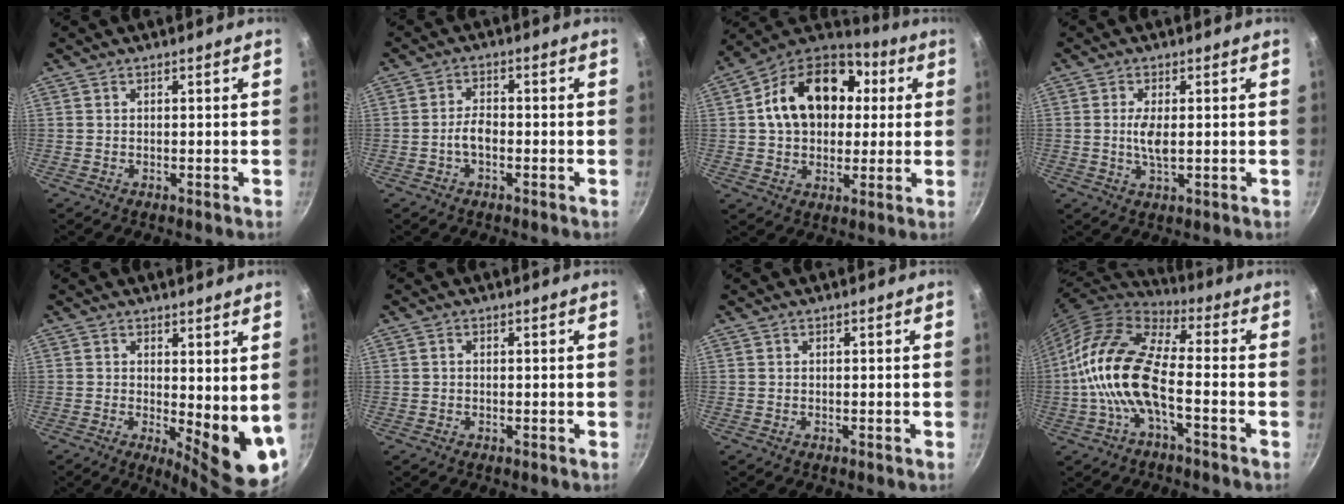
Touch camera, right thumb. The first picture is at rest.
{"total": 3.5, "force": [-1.1, 1.9, 2.7], "torque": [-0.047, 0.020, -0.023]}
{"total": 20.9, "force": [3.9, 15.2, 13.7], "torque": [-0.209, 0.031, 0.053]}
{"total": 4.2, "force": [0.2, 1.6, 3.9], "torque": [-0.084, -0.003, 0.004]}
{"total": 10.0, "force": [1.2, 3.8, 9.1], "torque": [-0.105, -0.029, 0.023]}
{"total": 0.6, "force": [0.1, 0.5, 0.4], "torque": [-0.007, 0.004, 0.001]}
{"total": 0.0}
{"total": 16.4, "force": [-3.4, 7.0, 14.4], "torque": [-0.279, 0.036, -0.080]}